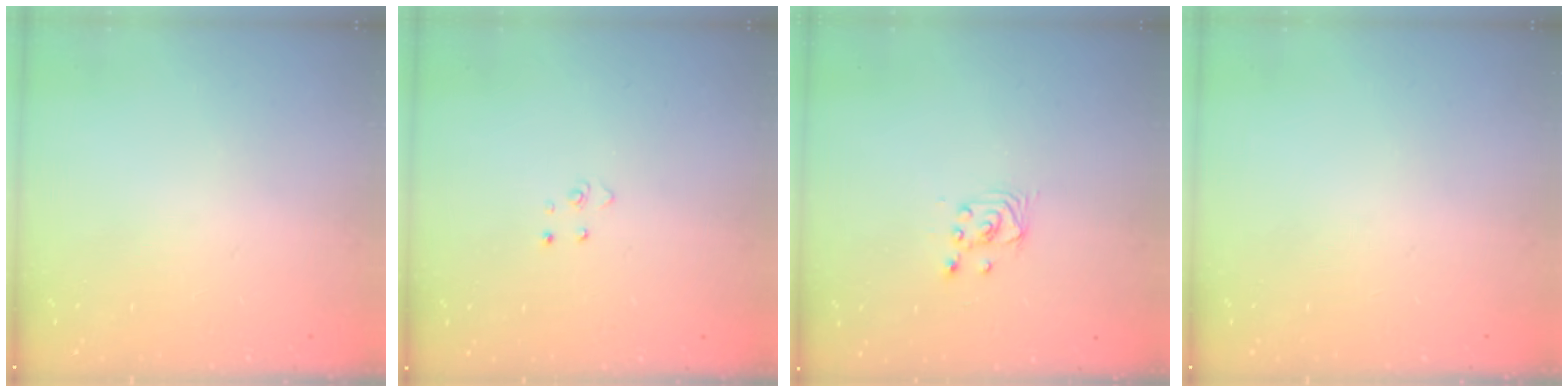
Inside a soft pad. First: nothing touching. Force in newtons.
{"total": 2.8, "press": 2.8, "slide": 0.3}
{"total": 2.2, "press": 2.2, "slide": 0.2}
{"total": 0.0}